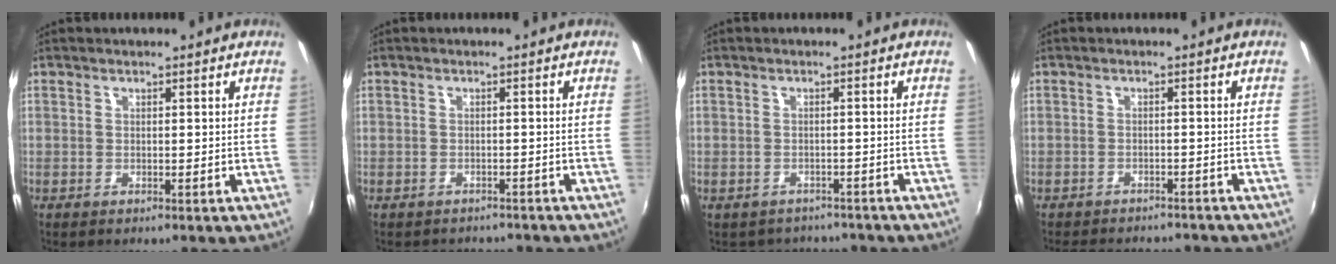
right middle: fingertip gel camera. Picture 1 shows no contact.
{"total": 4.1, "force": [-3.5, 2.0, 0.6], "torque": [-0.015, 0.004, -0.049]}
{"total": 6.2, "force": [-5.5, 2.8, 1.1], "torque": [-0.029, -0.003, -0.073]}
{"total": 9.9, "force": [-8.6, 3.4, 3.4], "torque": [-0.080, -0.004, -0.119]}